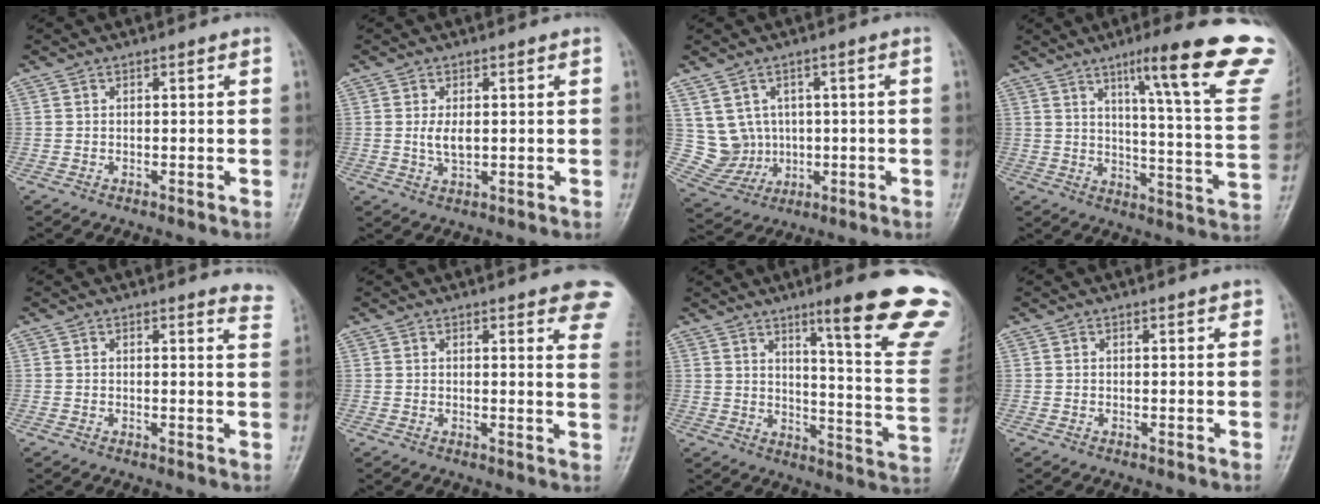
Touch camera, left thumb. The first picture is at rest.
{"total": 3.3, "force": [0.4, 1.7, 2.9], "torque": [-0.055, -0.008, 0.009]}
{"total": 7.3, "force": [1.3, 7.0, 1.9], "torque": [-0.006, -0.002, 0.041]}
{"total": 23.8, "force": [14.3, 2.8, 18.8], "torque": [-0.236, -0.063, 0.192]}
{"total": 4.2, "force": [4.2, 0.7, 0.3], "torque": [0.008, -0.032, 0.016]}
{"total": 10.1, "force": [7.4, 2.5, 6.5], "torque": [-0.045, -0.027, 0.067]}
{"total": 21.6, "force": [13.6, 2.3, 16.6], "torque": [-0.187, -0.082, 0.181]}
{"total": 0.9, "force": [0.7, 0.3, 0.5], "torque": [-0.006, -0.003, 0.007]}